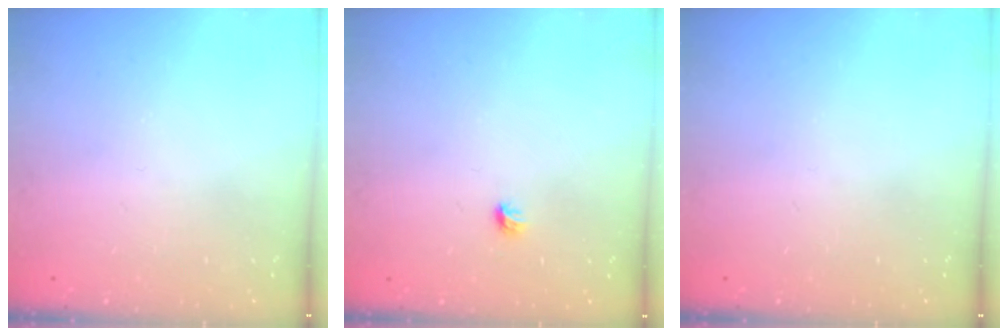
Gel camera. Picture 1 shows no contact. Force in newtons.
{"total": 3.7, "press": 3.6, "slide": 0.8}
{"total": 0.0}